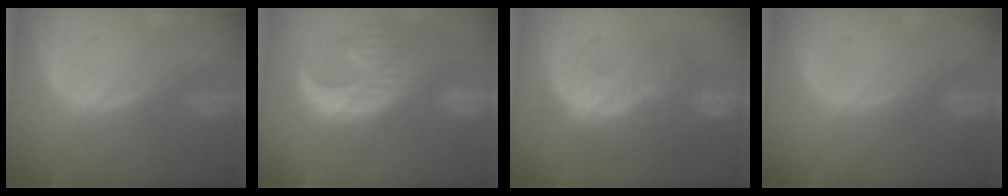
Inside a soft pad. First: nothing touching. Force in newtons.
{"total": 13.3, "press": 11.4, "slide": 6.9}
{"total": 9.6, "press": 9.3, "slide": 2.2}
{"total": 0.0}